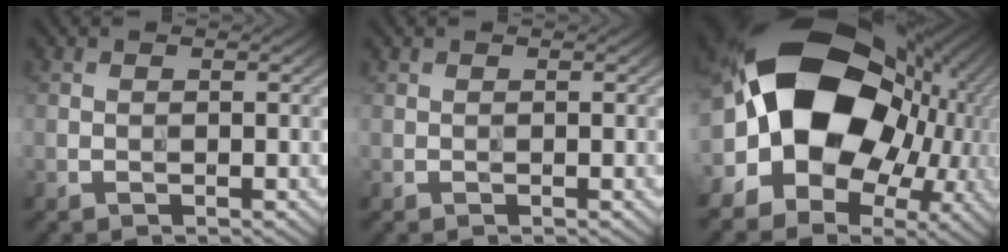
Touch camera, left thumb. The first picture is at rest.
{"total": 0.0}
{"total": 22.3, "force": [0.9, 16.7, 14.6], "torque": [-0.273, -0.032, 0.016]}